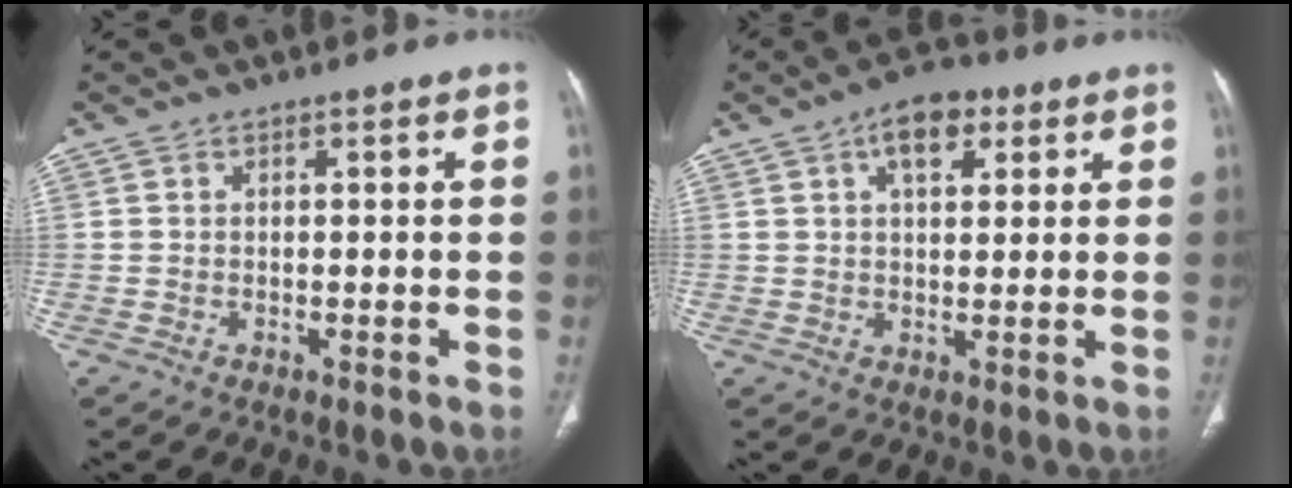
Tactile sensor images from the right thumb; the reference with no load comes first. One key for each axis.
{"total": 7.6, "fx": 3.5, "fy": 4.1, "fz": 5.4, "tx": -0.064, "ty": -0.002, "tz": 0.049}